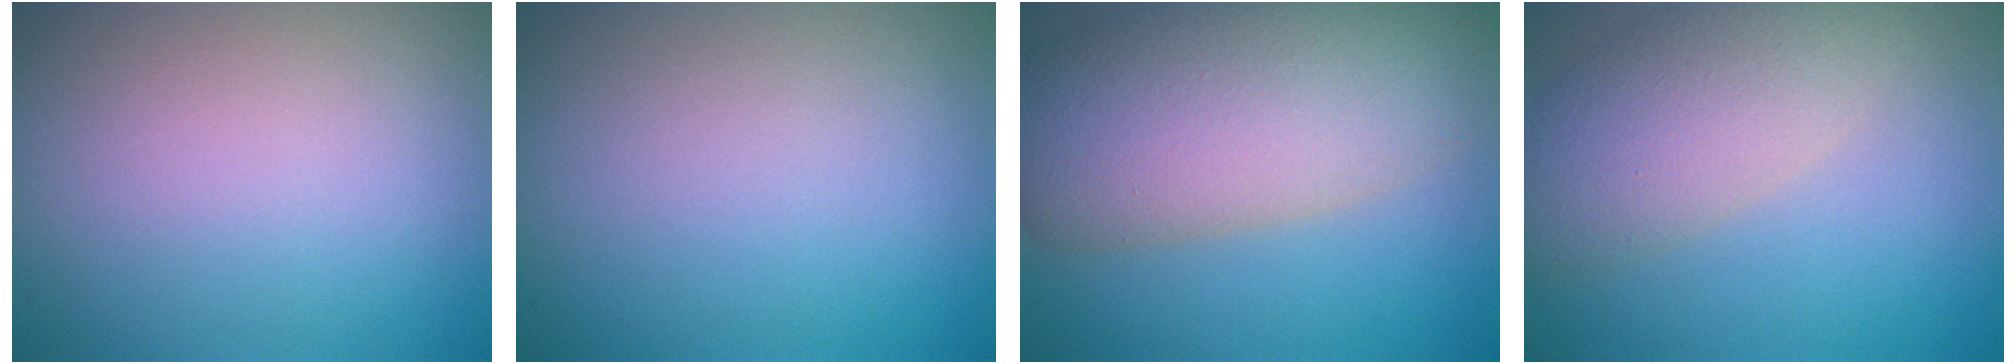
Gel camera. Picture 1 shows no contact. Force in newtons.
{"total": 0.0}
{"total": 9.8, "press": 9.7, "slide": 0.6}
{"total": 5.5, "press": 5.4, "slide": 0.5}